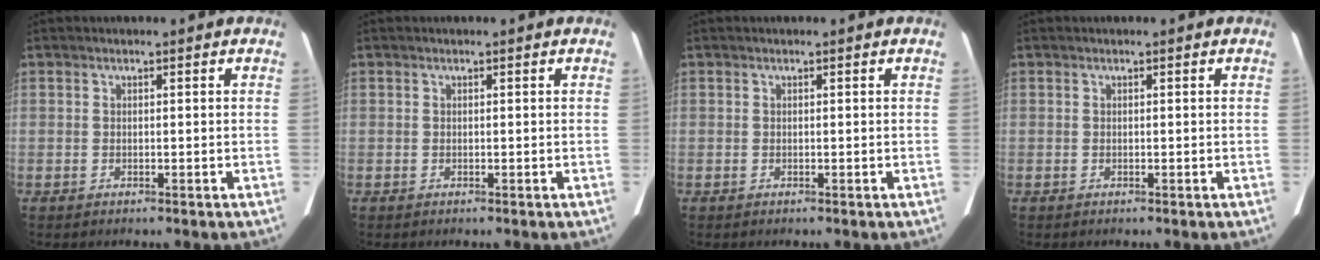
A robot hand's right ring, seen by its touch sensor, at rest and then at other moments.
{"total": 0.0}
{"total": 0.0}
{"total": 0.0}